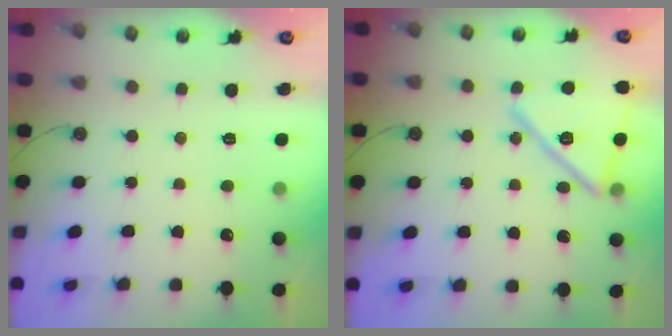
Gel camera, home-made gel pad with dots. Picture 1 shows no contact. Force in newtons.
{"total": 17.4, "press": 17.4, "slide": 1.1}